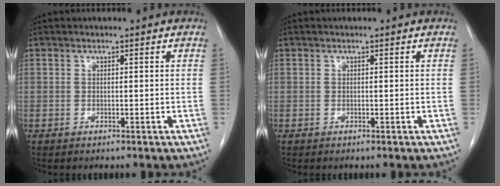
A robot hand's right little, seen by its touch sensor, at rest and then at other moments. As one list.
[{"total": 0.0}]